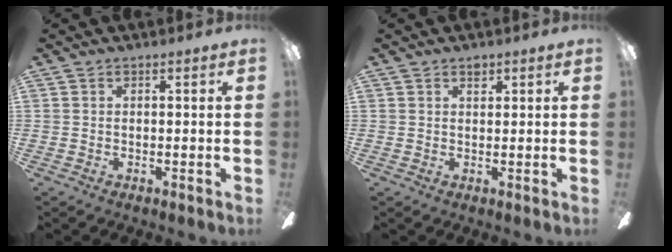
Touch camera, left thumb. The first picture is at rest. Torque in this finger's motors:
{"motor_torque": [0.14, -0.04, 0.60, -0.33, 0.00]}